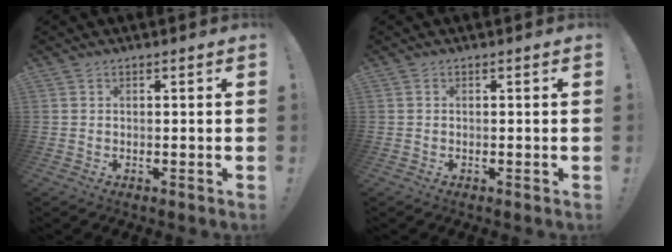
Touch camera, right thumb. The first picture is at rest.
{"total": 0.0}